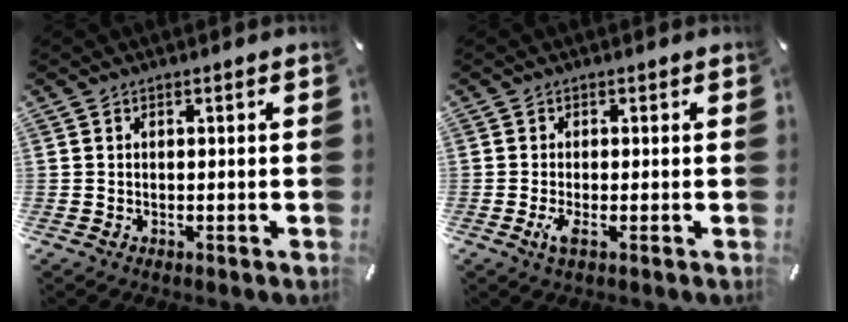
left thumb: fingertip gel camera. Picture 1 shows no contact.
{"total": 2.7, "force": [-0.7, 0.8, 2.4], "torque": [-0.054, -0.005, -0.015]}